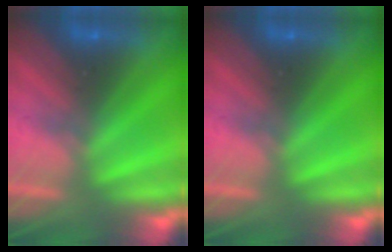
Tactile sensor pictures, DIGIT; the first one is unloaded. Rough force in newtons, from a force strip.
{"total": 0.0}